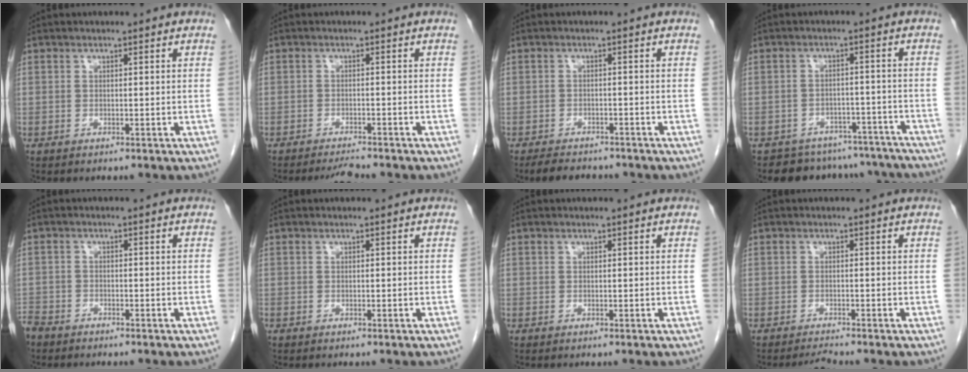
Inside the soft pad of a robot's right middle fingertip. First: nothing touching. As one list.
[{"total": 2.4, "force": [-2.3, -0.3, 0.5], "torque": [-0.016, -0.013, -0.036]}, {"total": 5.6, "force": [-4.8, 2.0, 1.9], "torque": [-0.035, -0.008, -0.067]}, {"total": 12.7, "force": [-11.5, 5.3, 1.3], "torque": [-0.006, 0.027, -0.126]}, {"total": 3.9, "force": [-3.5, 1.6, 0.7], "torque": [-0.017, -0.006, -0.069]}, {"total": 0.0}, {"total": 0.0}, {"total": 1.5, "force": [-1.3, -0.6, 0.0], "torque": [-0.009, -0.012, -0.021]}]